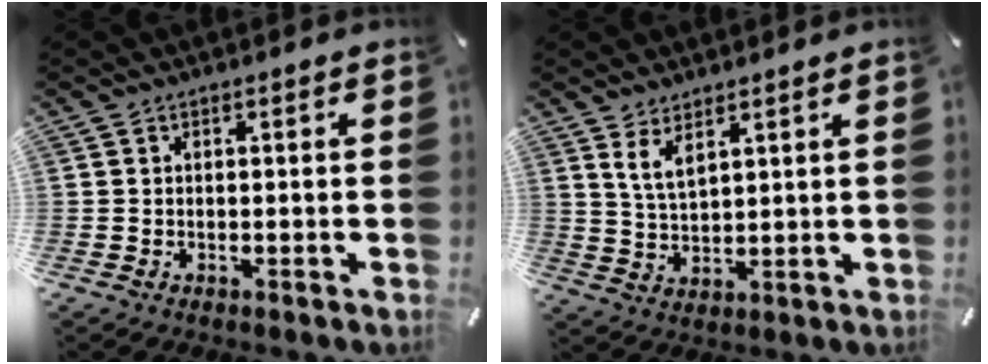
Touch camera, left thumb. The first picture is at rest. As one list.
[{"total": 5.3, "force": [3.8, 1.8, 3.3], "torque": [-0.081, -0.016, 0.067]}]